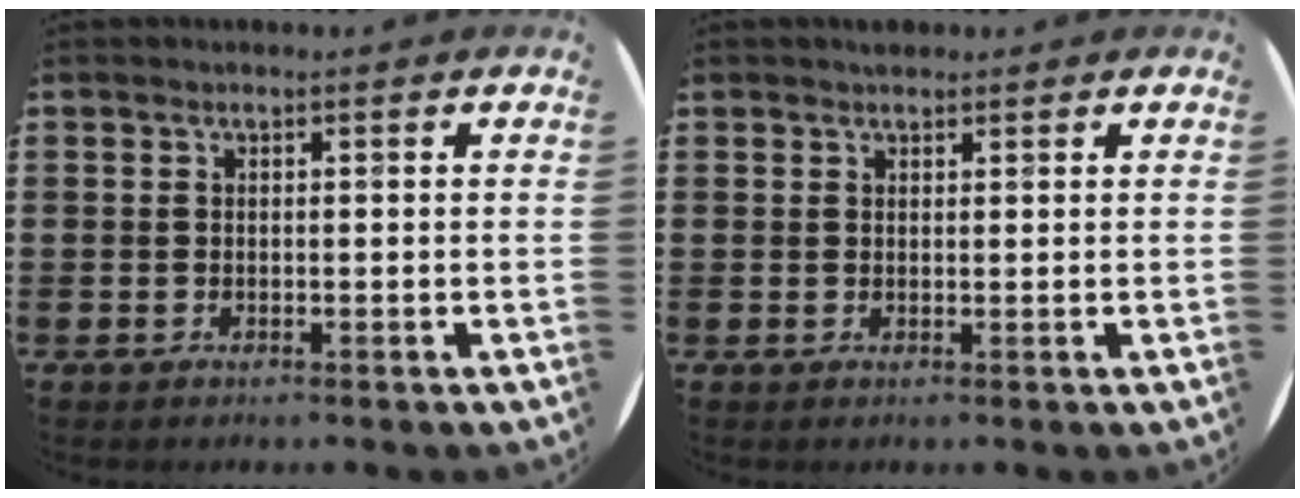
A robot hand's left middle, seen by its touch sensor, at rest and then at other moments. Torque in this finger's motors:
{"motor_torque": [0.32, -0.24, 0.02, 0.04]}